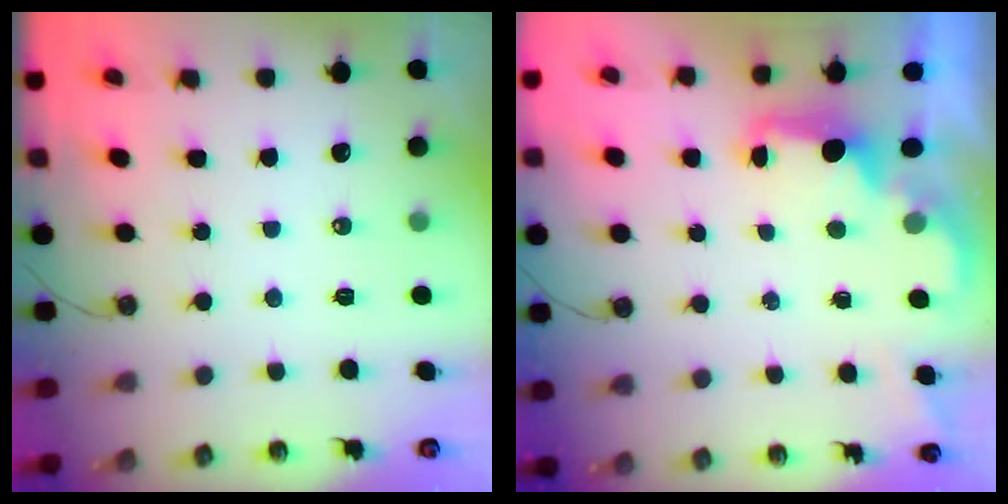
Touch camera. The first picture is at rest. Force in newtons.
{"total": 2.0, "press": 1.9, "slide": 0.8}